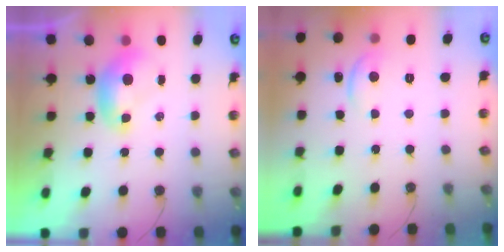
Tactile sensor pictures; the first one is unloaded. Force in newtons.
{"total": 2.2, "press": 2.2, "slide": 0.5}